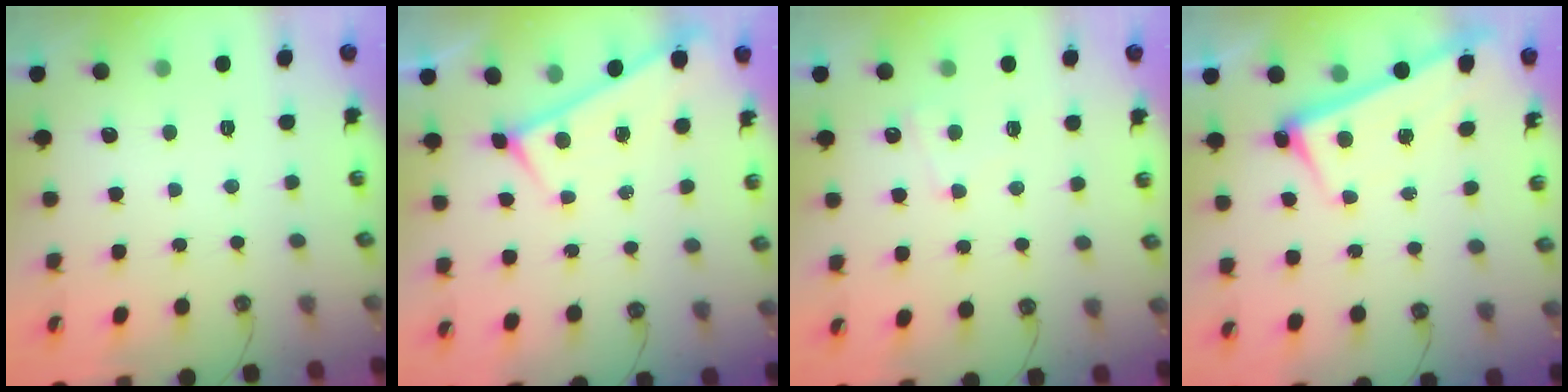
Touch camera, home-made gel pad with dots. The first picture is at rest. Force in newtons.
{"total": 0.0}
{"total": 3.2, "press": 3.2, "slide": 0.7}
{"total": 2.8, "press": 2.8, "slide": 0.4}